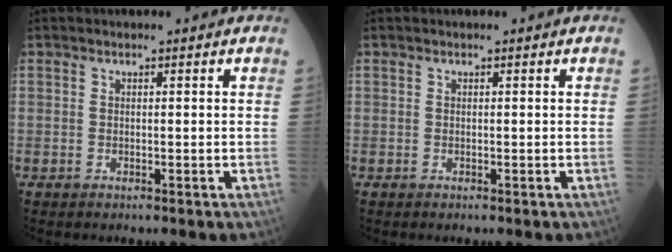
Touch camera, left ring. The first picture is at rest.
{"total": 0.0}